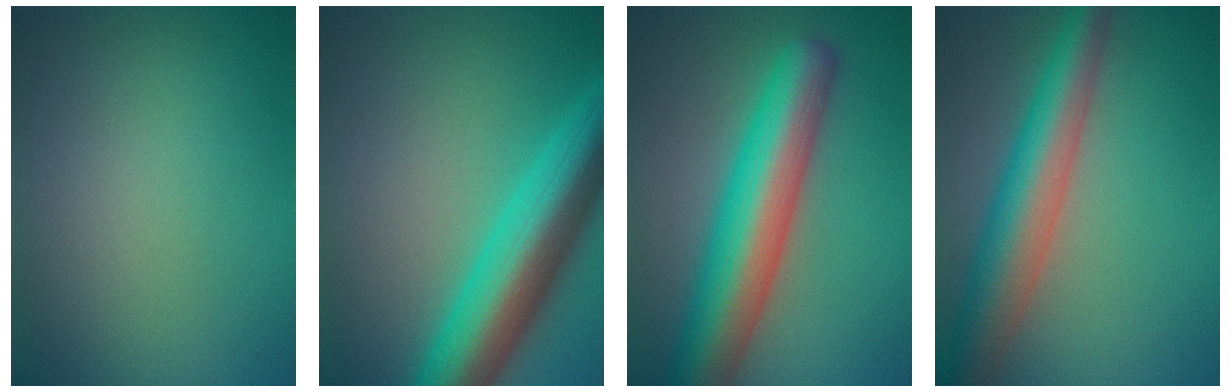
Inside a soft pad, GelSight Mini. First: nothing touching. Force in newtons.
{"total": 10.9, "press": 10.8, "slide": 0.3}
{"total": 10.2, "press": 10.2, "slide": 0.2}
{"total": 7.5, "press": 7.5, "slide": 0.2}